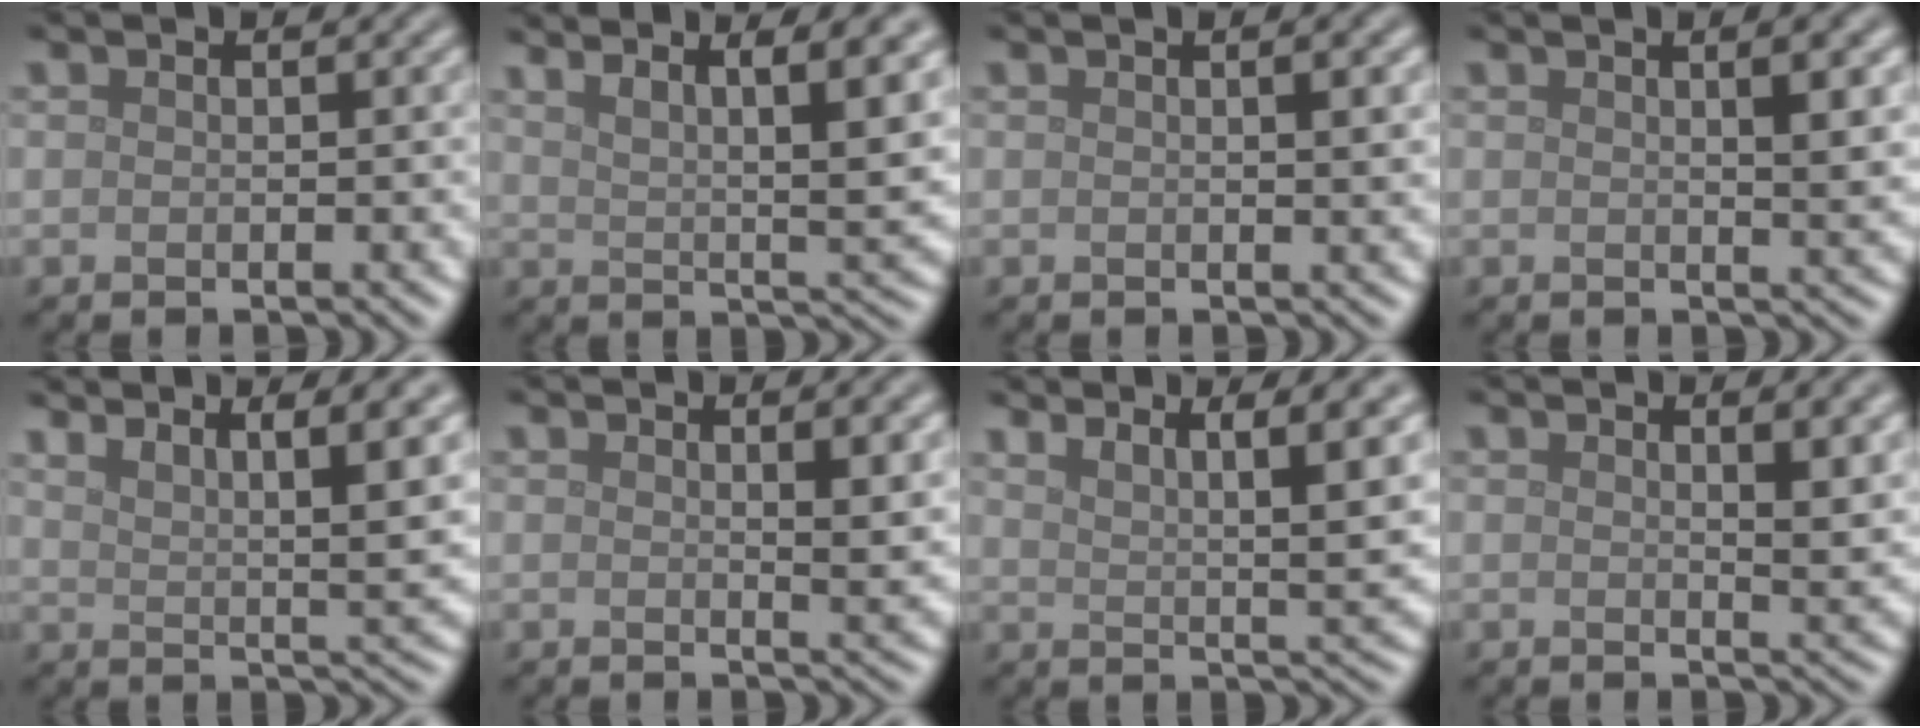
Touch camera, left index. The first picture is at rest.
{"total": 8.8, "force": [5.3, 2.2, 6.7], "torque": [-0.066, 0.021, 0.064]}
{"total": 2.2, "force": [0.6, 0.5, 2.0], "torque": [-0.022, 0.006, 0.007]}
{"total": 3.5, "force": [1.1, 0.9, 3.2], "torque": [-0.035, 0.004, 0.014]}
{"total": 6.8, "force": [4.3, 1.6, 5.1], "torque": [-0.054, 0.011, 0.064]}
{"total": 2.9, "force": [1.0, 0.8, 2.6], "torque": [-0.028, -0.002, 0.015]}
{"total": 6.2, "force": [3.8, 1.6, 4.7], "torque": [-0.047, 0.007, 0.059]}
{"total": 3.3, "force": [1.3, 1.0, 2.8], "torque": [-0.030, -0.002, 0.021]}